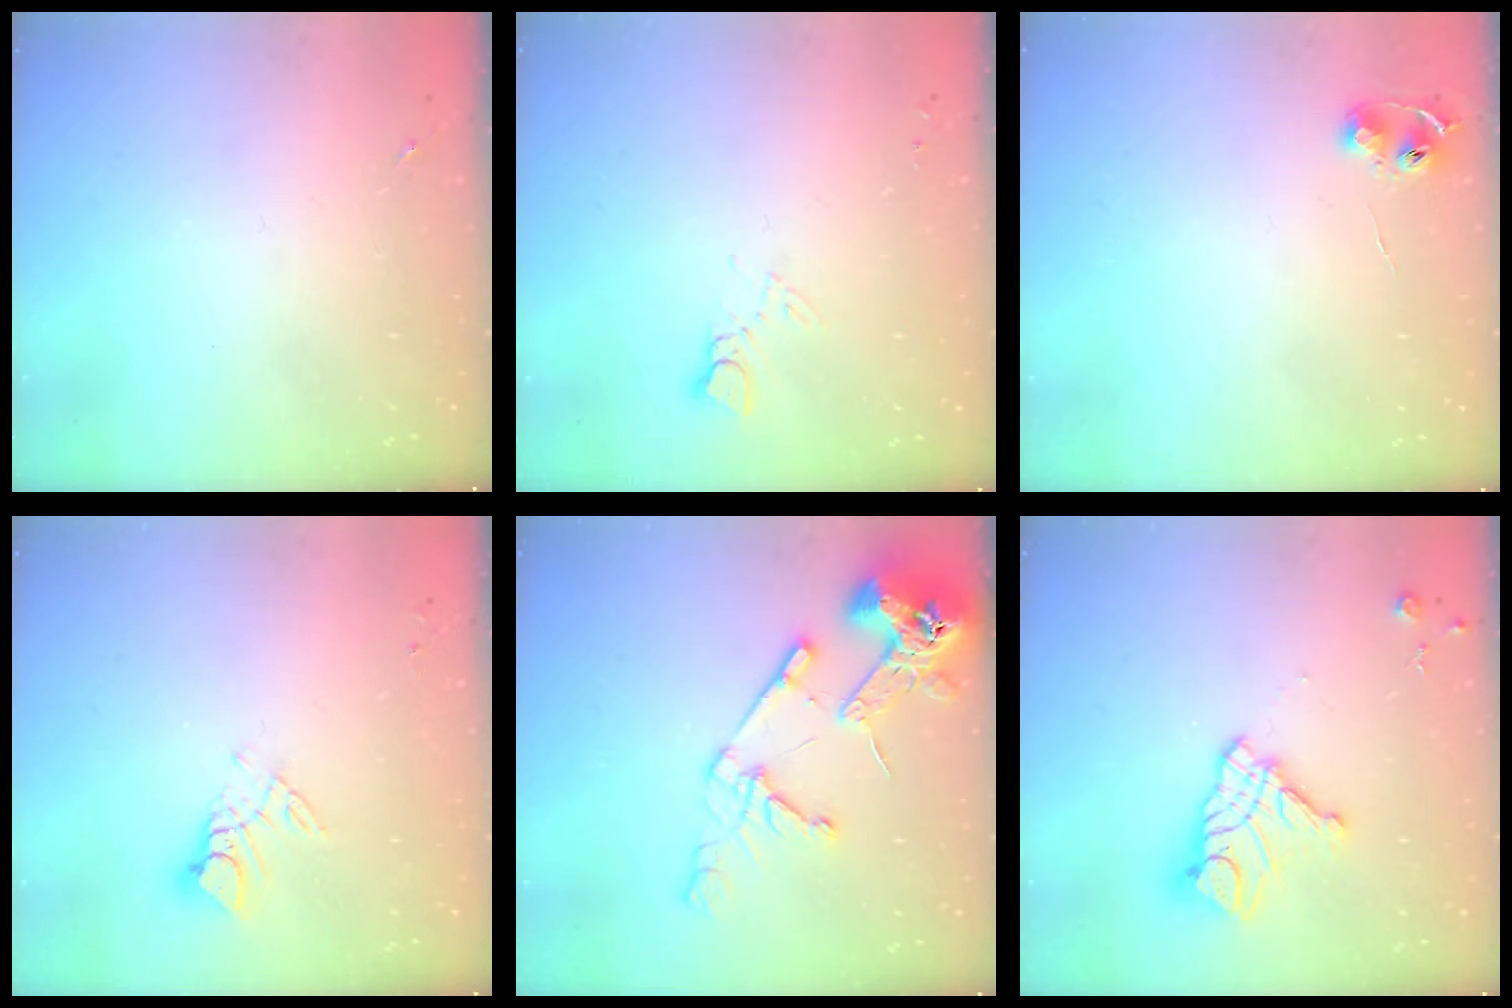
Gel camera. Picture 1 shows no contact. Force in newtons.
{"total": 4.1, "press": 4.1, "slide": 0.4}
{"total": 6.4, "press": 6.4, "slide": 0.7}
{"total": 6.8, "press": 6.8, "slide": 0.5}
{"total": 16.6, "press": 16.5, "slide": 2.0}
{"total": 15.1, "press": 15.0, "slide": 1.4}